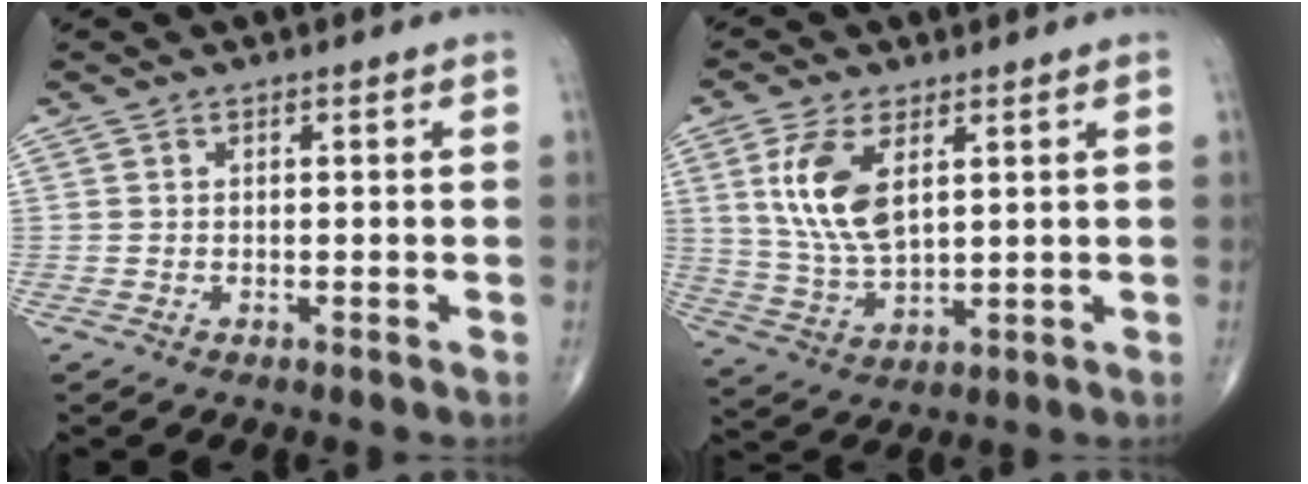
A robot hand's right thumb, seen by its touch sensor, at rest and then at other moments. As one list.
[{"total": 11.1, "force": [3.7, 5.4, 9.0], "torque": [-0.182, -0.014, 0.081]}]